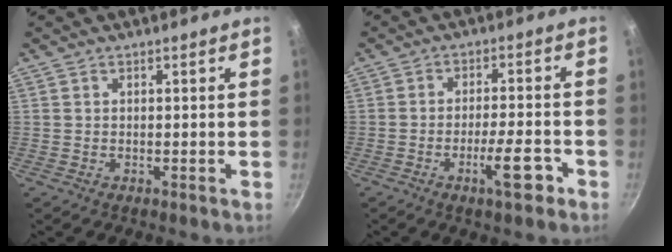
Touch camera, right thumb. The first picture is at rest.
{"total": 7.4, "force": [-3.6, 1.8, 6.2], "torque": [-0.083, 0.023, -0.056]}